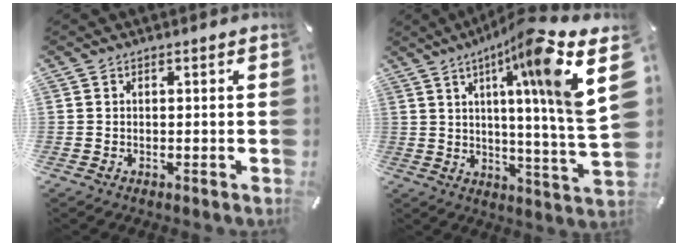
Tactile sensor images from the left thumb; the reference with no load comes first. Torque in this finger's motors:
{"motor_torque": [2.50, 2.51, 1.50, -1.27, 0.36]}